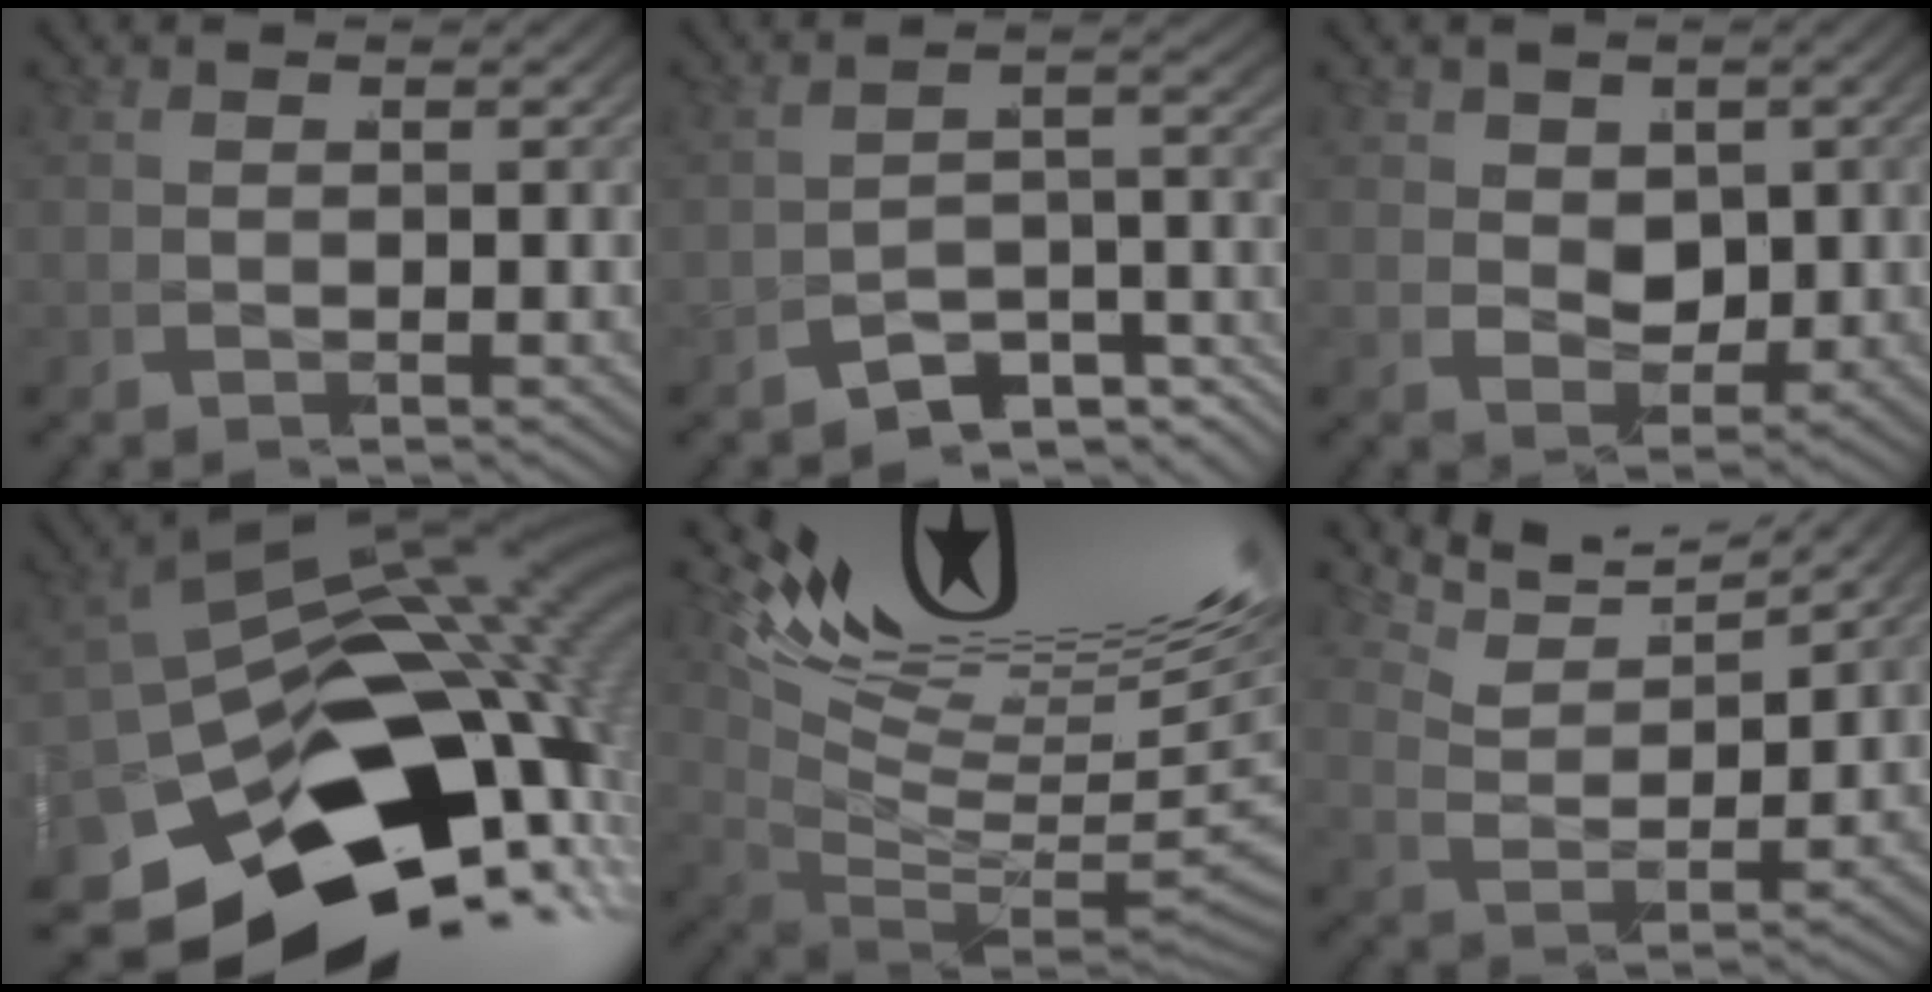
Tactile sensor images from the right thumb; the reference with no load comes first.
{"total": 7.1, "force": [-6.3, 1.9, 2.7], "torque": [-0.047, -0.010, -0.102]}
{"total": 1.1, "force": [0.4, 0.9, 0.5], "torque": [-0.014, -0.004, 0.010]}
{"total": 24.7, "force": [-7.1, 15.1, 18.2], "torque": [-0.290, -0.059, -0.085]}
{"total": 14.4, "force": [2.2, 8.1, 11.7], "torque": [-0.185, -0.018, 0.046]}
{"total": 4.1, "force": [3.1, 1.7, 2.0], "torque": [-0.056, 0.004, 0.047]}